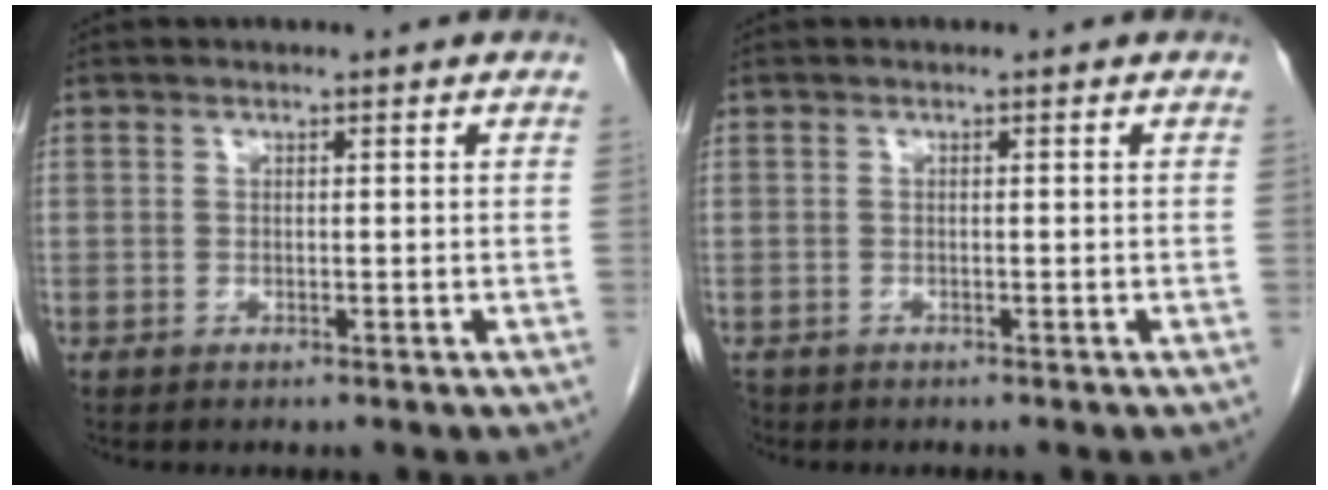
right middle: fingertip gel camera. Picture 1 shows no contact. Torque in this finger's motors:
{"motor_torque": [0.08, -0.10, -0.04, -0.01]}